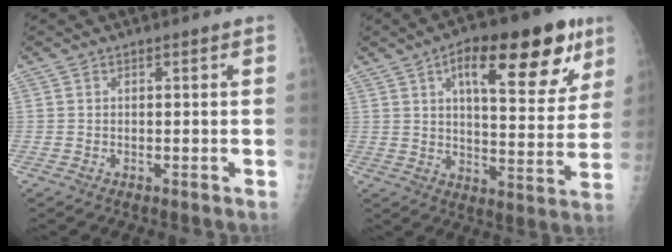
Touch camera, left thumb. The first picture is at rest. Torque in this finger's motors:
{"motor_torque": [0.44, 0.65, 0.47, -0.29, 0.14]}